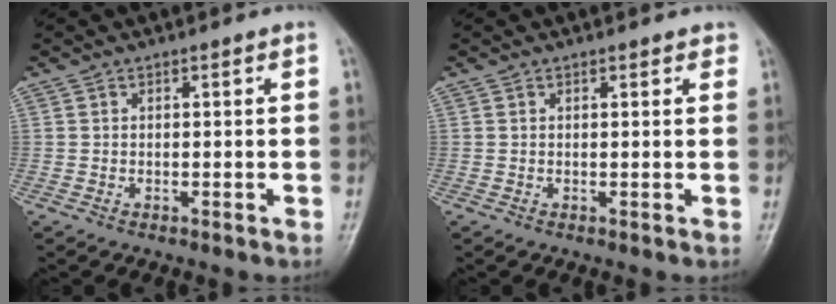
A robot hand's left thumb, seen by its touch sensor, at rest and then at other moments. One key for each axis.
{"total": 1.2, "fx": 0.8, "fy": 0.6, "fz": 0.7, "tx": -0.003, "ty": -0.002, "tz": 0.005}